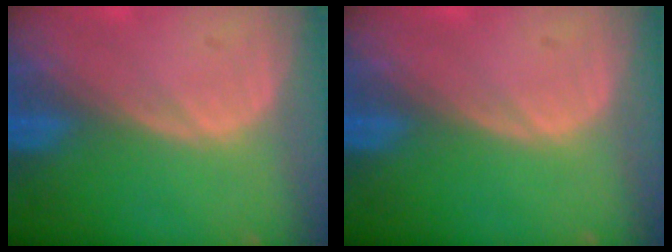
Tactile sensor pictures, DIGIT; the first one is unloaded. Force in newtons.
{"total": 0.0}